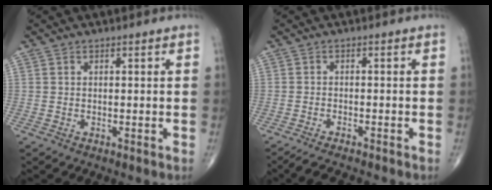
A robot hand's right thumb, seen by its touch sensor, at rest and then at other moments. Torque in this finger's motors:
{"motor_torque": [1.36, 0.91, 0.28, -0.54, -0.03]}